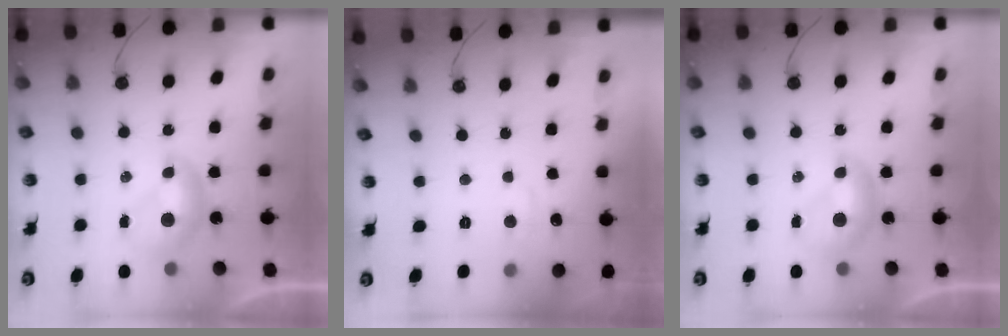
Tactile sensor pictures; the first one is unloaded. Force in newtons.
{"total": 1.7, "press": 1.5, "slide": 0.7}
{"total": 0.0}